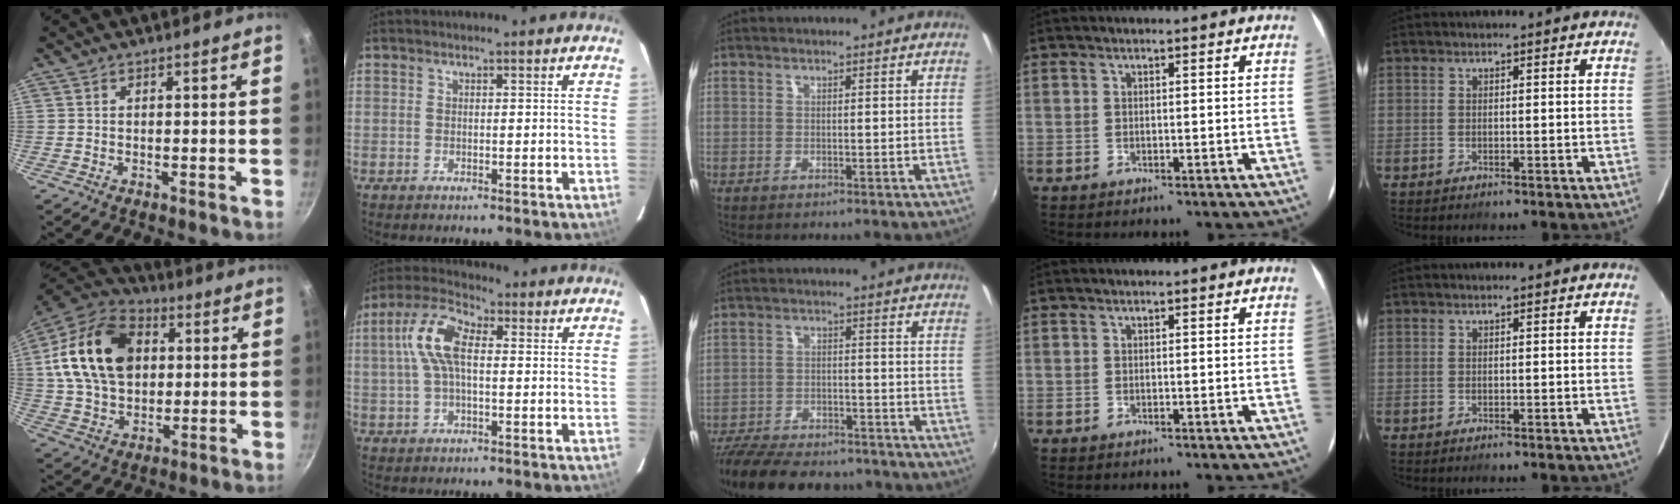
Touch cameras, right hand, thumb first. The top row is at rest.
{"thumb": {"total": 21.3, "force": [4.2, 15.0, 14.6], "torque": [-0.239, 0.013, 0.066]}, "index": {"total": 9.5, "force": [1.1, 4.3, 8.4], "torque": [-0.180, 0.025, 0.016]}, "middle": {"total": 19.7, "force": [-16.5, 6.6, 8.5], "torque": [-0.187, -0.017, -0.242]}}